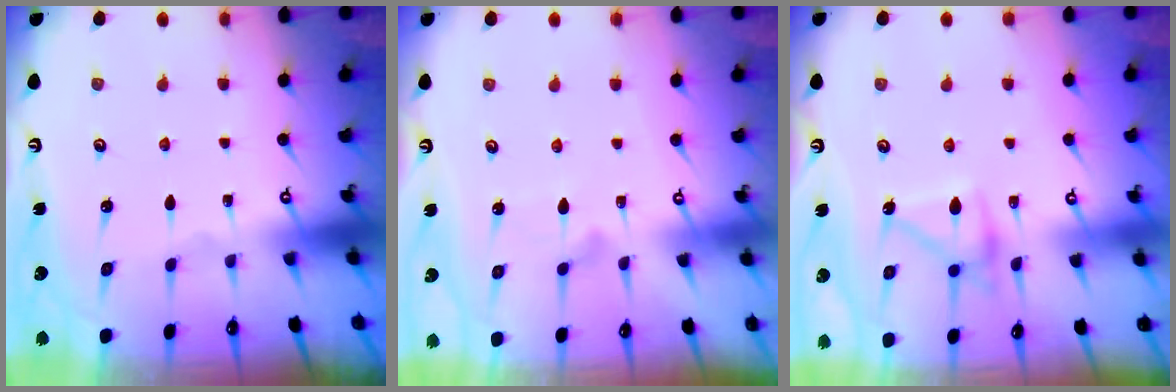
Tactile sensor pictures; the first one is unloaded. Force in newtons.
{"total": 9.0, "press": 9.0, "slide": 0.5}
{"total": 15.6, "press": 15.5, "slide": 1.0}